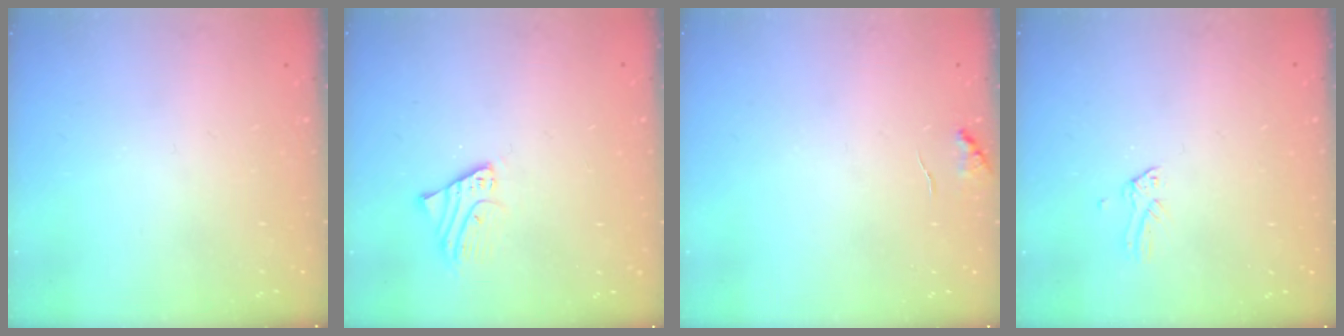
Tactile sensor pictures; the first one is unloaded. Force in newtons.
{"total": 2.6, "press": 2.6, "slide": 0.2}
{"total": 5.4, "press": 5.4, "slide": 0.6}
{"total": 0.0}